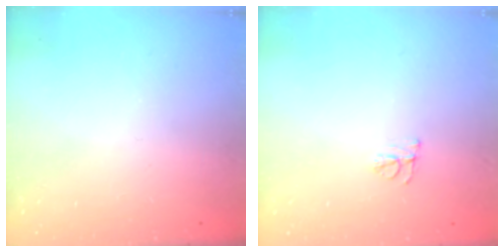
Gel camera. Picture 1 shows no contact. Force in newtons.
{"total": 5.6, "press": 5.5, "slide": 0.6}